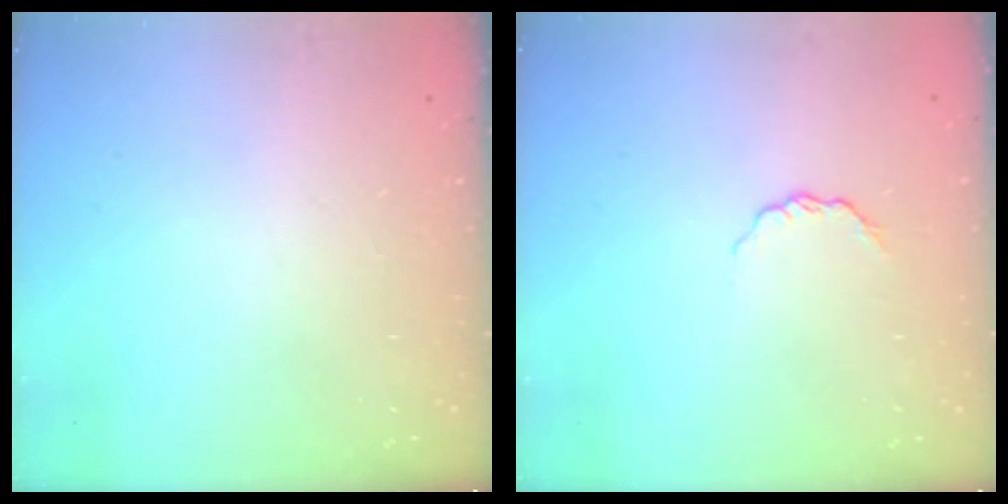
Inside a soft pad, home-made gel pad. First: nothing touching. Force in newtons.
{"total": 3.3, "press": 3.3, "slide": 0.3}